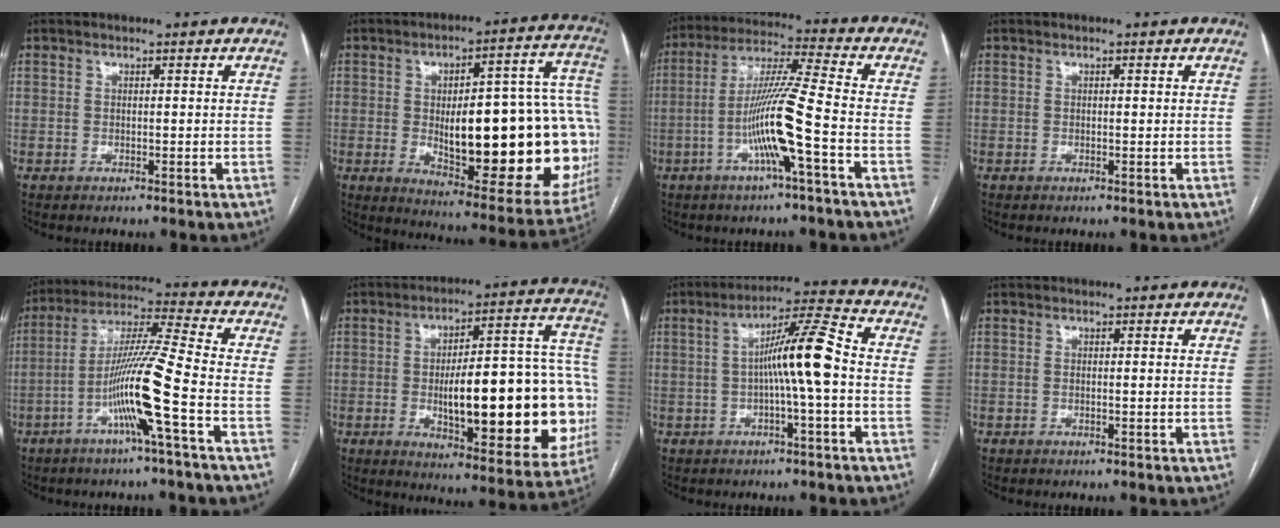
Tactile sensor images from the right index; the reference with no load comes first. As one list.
[{"total": 31.5, "force": [-2.7, 9.2, 30.0], "torque": [-0.319, 0.031, -0.012]}, {"total": 11.6, "force": [-3.7, -0.9, 10.9], "torque": [-0.211, 0.005, -0.074]}, {"total": 0.5, "force": [0.2, 0.2, 0.4], "torque": [-0.006, 0.001, 0.003]}, {"total": 12.3, "force": [-4.5, -1.4, 11.4], "torque": [-0.216, 0.005, -0.089]}, {"total": 27.3, "force": [-3.6, 7.2, 26.0], "torque": [-0.290, 0.027, -0.033]}, {"total": 9.4, "force": [-0.6, -0.2, 9.4], "torque": [-0.159, 0.021, -0.015]}, {"total": 0.0}]